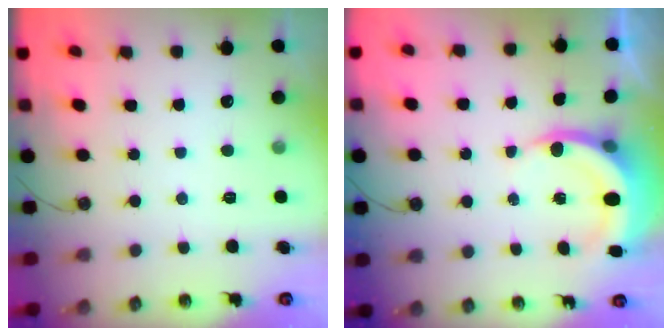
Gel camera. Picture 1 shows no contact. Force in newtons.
{"total": 6.3, "press": 6.1, "slide": 1.6}